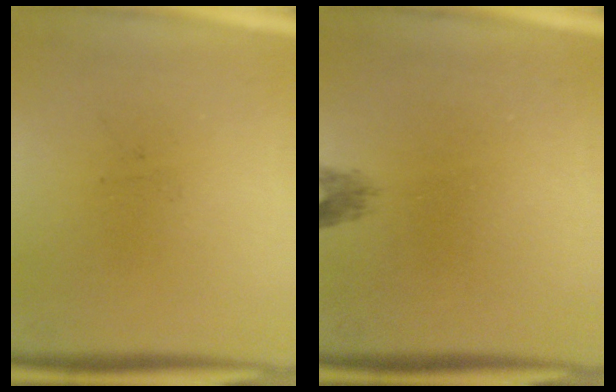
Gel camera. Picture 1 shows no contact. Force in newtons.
{"total": 1.4}